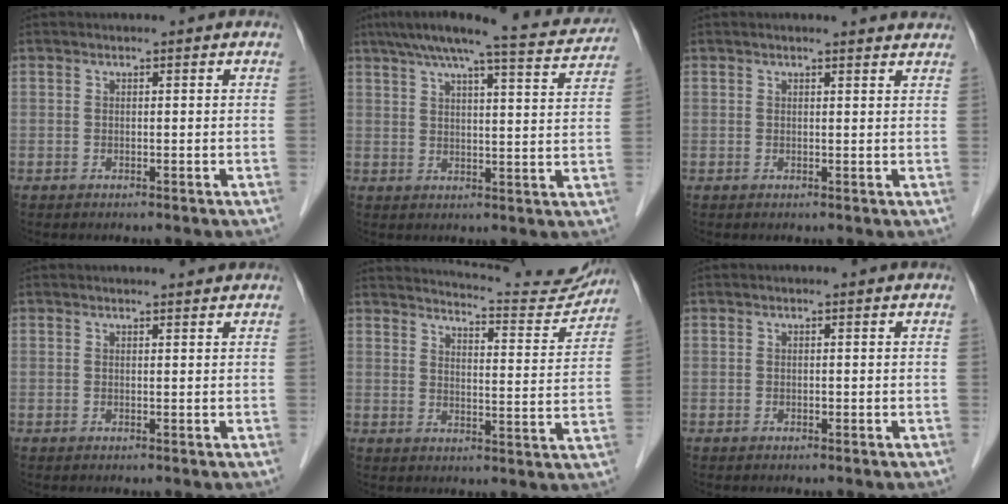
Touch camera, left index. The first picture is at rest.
{"total": 14.9, "force": [13.4, 0.9, 6.4], "torque": [-0.105, 0.005, 0.169]}
{"total": 4.1, "force": [4.0, 0.4, 1.1], "torque": [-0.016, 0.005, 0.033]}
{"total": 2.1, "force": [2.0, 0.0, 0.3], "torque": [-0.008, 0.003, 0.025]}
{"total": 16.1, "force": [15.6, 1.5, 3.5], "torque": [-0.046, -0.044, 0.187]}
{"total": 0.0}